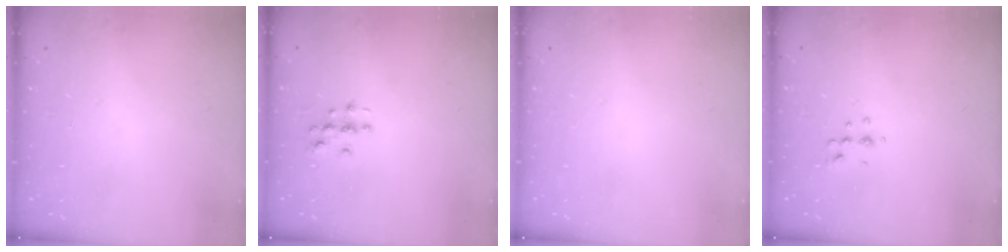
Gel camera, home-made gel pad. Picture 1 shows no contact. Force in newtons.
{"total": 3.1, "press": 3.0, "slide": 0.3}
{"total": 0.0}
{"total": 4.6, "press": 4.5, "slide": 1.0}